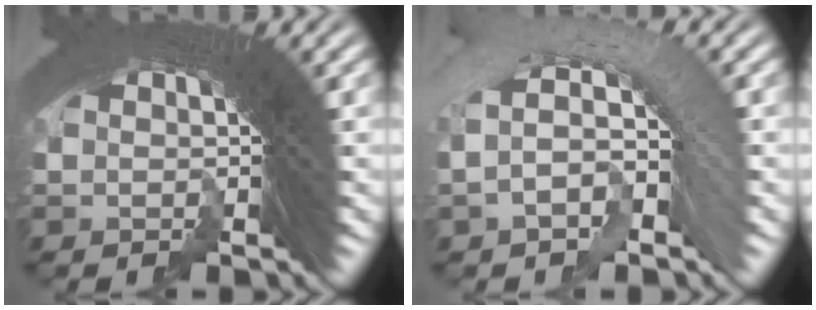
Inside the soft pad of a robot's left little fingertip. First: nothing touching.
{"total": 4.3, "force": [-3.3, 2.8, 0.0], "torque": [-0.002, 0.017, -0.070]}